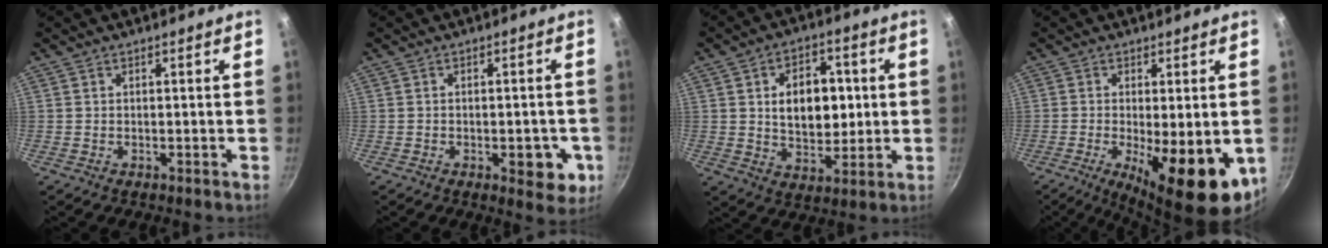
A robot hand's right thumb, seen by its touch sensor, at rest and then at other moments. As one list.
[{"total": 7.0, "force": [-2.0, 3.5, 5.7], "torque": [-0.041, 0.005, -0.024]}, {"total": 12.8, "force": [1.7, 8.5, 9.4], "torque": [-0.102, -0.002, 0.029]}, {"total": 14.9, "force": [-3.8, 5.0, 13.5], "torque": [-0.183, -0.012, -0.045]}]